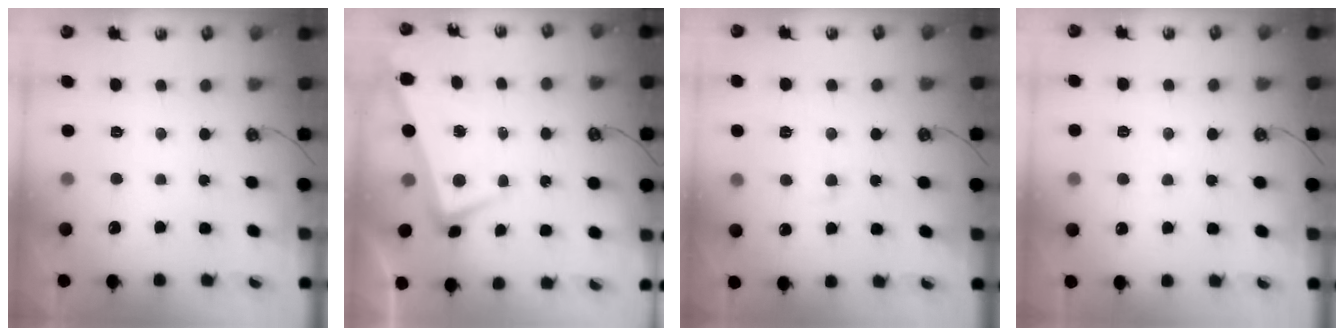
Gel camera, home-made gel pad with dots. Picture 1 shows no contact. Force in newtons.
{"total": 1.4, "press": 1.1, "slide": 0.8}
{"total": 1.3, "press": 1.2, "slide": 0.3}
{"total": 1.3, "press": 1.2, "slide": 0.4}